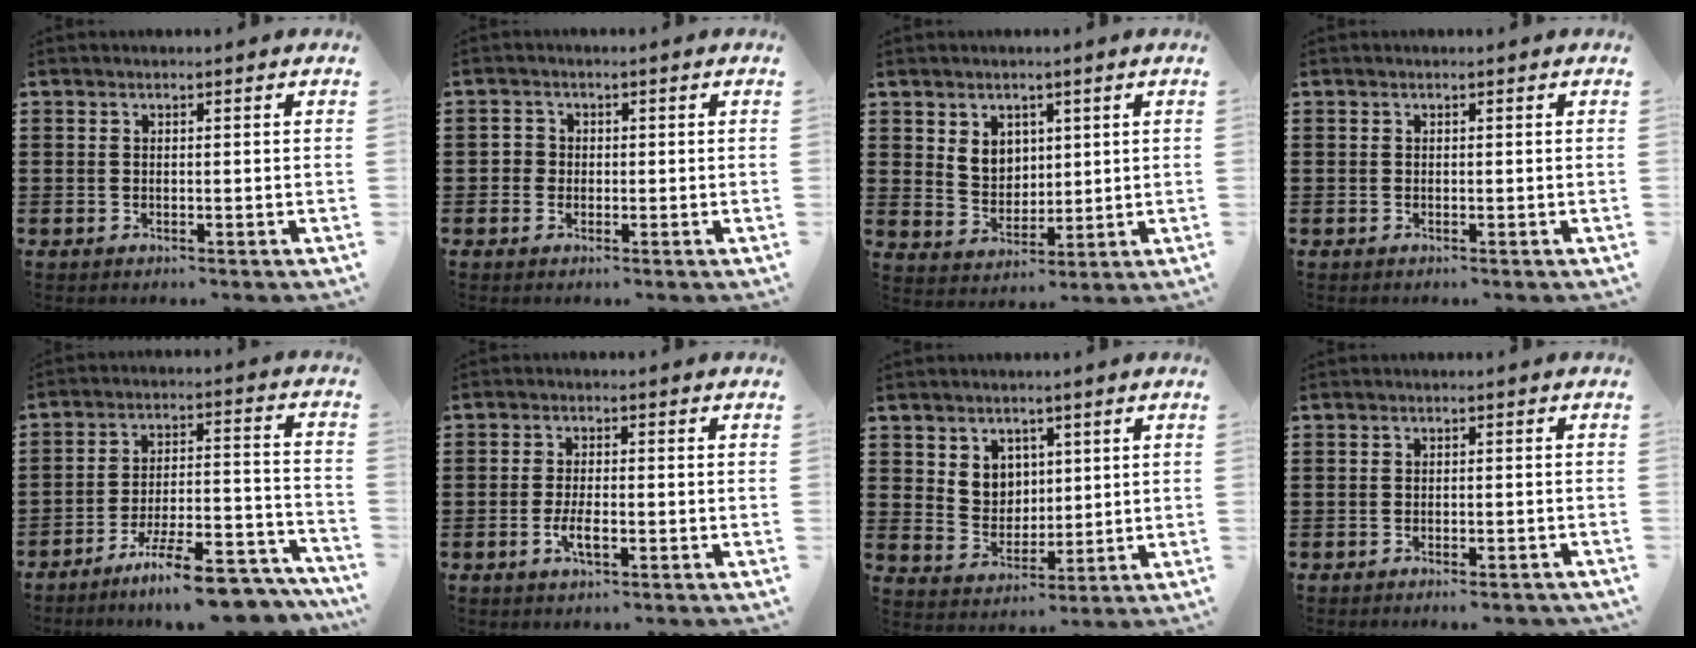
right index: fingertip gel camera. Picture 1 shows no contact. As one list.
[{"total": 1.6, "force": [-0.2, 1.5, 0.3], "torque": [-0.012, 0.008, -0.006]}, {"total": 4.9, "force": [2.5, 3.9, 1.5], "torque": [-0.039, 0.008, 0.046]}, {"total": 0.0}, {"total": 11.5, "force": [-9.7, 1.3, 6.1], "torque": [-0.085, 0.037, -0.179]}, {"total": 3.6, "force": [-1.4, 1.0, 3.1], "torque": [-0.066, -0.005, -0.027]}, {"total": 5.0, "force": [2.6, 4.2, 0.7], "torque": [-0.029, 0.002, 0.047]}, {"total": 1.3, "force": [-1.2, 0.1, 0.6], "torque": [-0.014, -0.001, -0.023]}]